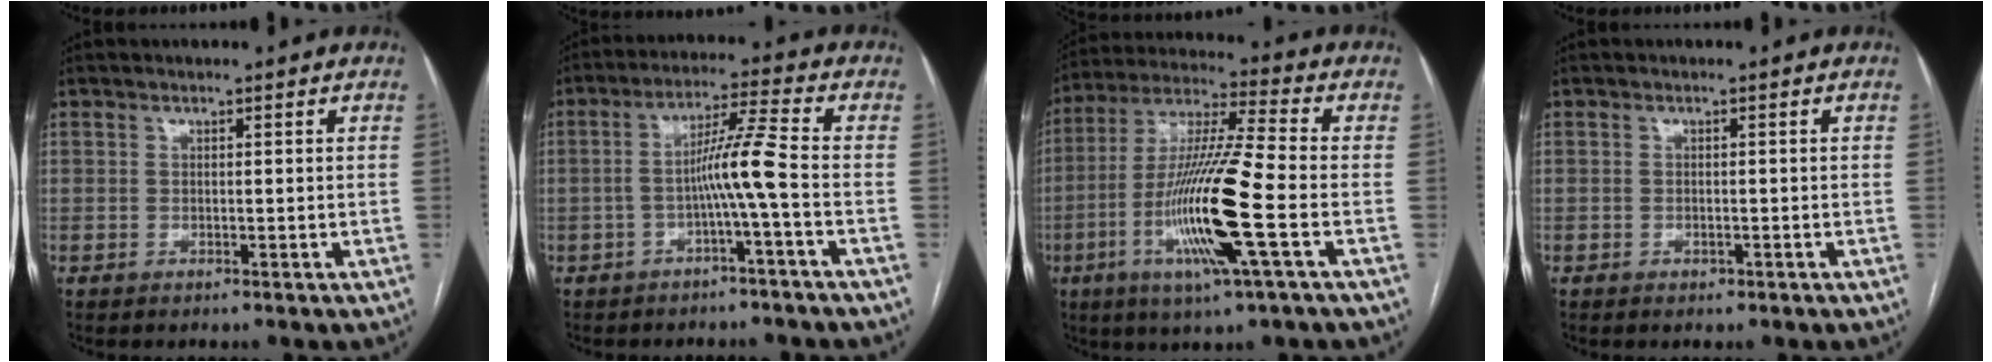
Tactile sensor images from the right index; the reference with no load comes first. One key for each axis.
{"total": 6.5, "fx": -1.9, "fy": -1.3, "fz": 6.1, "tx": -0.112, "ty": 0.018, "tz": -0.032}
{"total": 16.5, "fx": -4.7, "fy": 0.0, "fz": 15.8, "tx": -0.322, "ty": -0.013, "tz": -0.092}
{"total": 0.7, "fx": -0.5, "fy": 0.4, "fz": 0.4, "tx": -0.007, "ty": 0.000, "tz": -0.003}